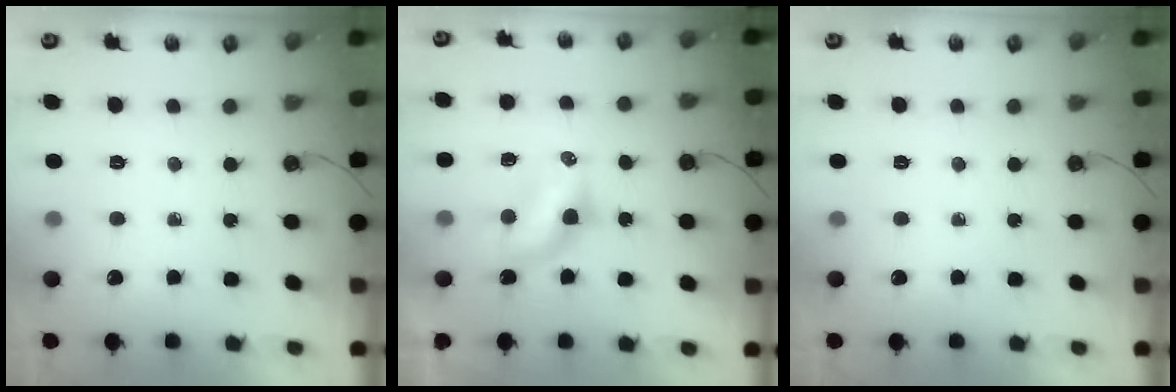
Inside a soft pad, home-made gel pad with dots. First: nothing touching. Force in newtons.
{"total": 8.2, "press": 7.3, "slide": 3.8}
{"total": 0.0}